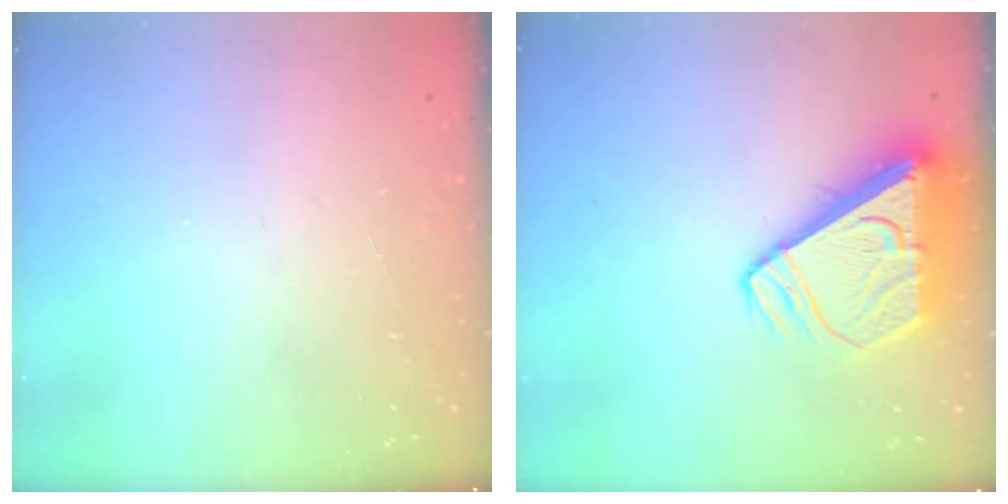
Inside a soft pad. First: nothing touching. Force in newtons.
{"total": 11.0, "press": 11.0, "slide": 1.1}